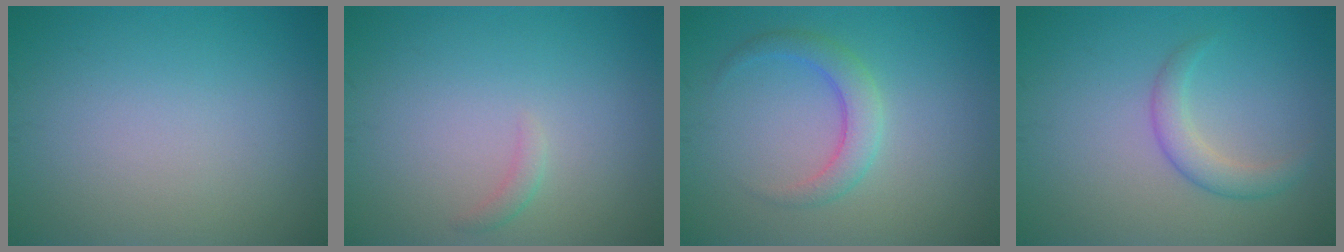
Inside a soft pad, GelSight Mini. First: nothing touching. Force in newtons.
{"total": 0.8, "press": 0.8, "slide": 0.1}
{"total": 2.7, "press": 2.7, "slide": 0.2}
{"total": 2.3, "press": 2.3, "slide": 0.0}